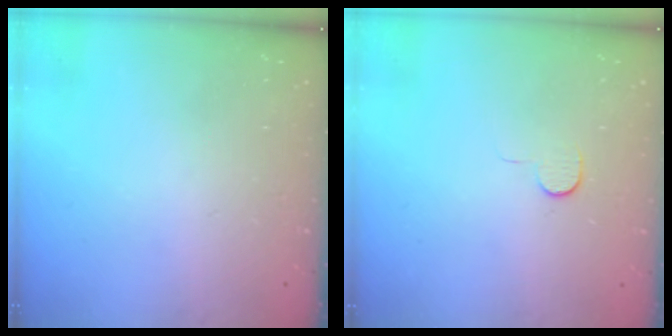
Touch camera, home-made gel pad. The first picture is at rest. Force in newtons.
{"total": 5.6, "press": 5.6, "slide": 0.4}